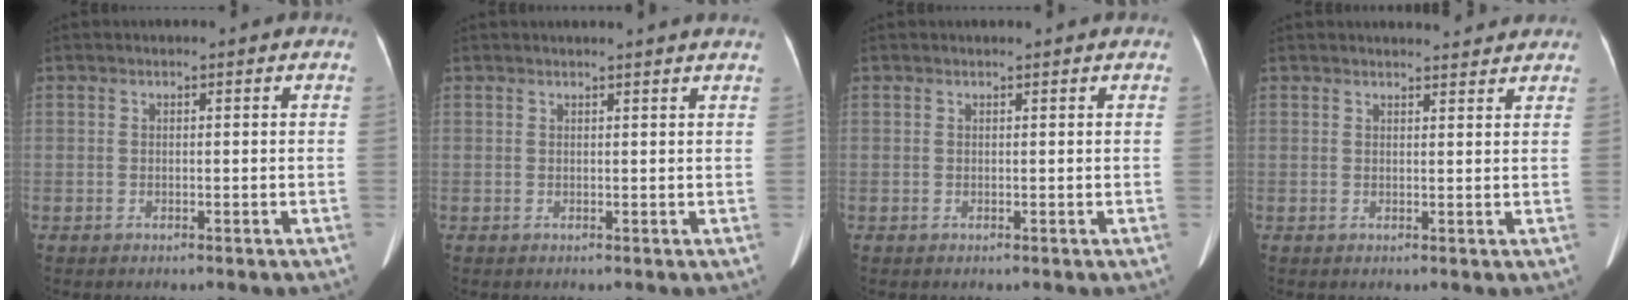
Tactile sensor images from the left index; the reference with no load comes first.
{"total": 4.1, "force": [3.8, -0.5, 1.4], "torque": [-0.021, 0.008, 0.035]}
{"total": 0.9, "force": [0.8, 0.0, 0.3], "torque": [-0.008, 0.008, 0.015]}
{"total": 4.6, "force": [4.4, 0.7, 0.9], "torque": [-0.017, 0.006, 0.046]}